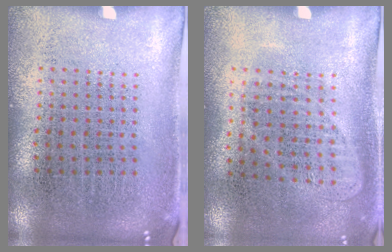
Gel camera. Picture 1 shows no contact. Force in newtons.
{"total": 0.9, "press": 0.9, "slide": 0.3}